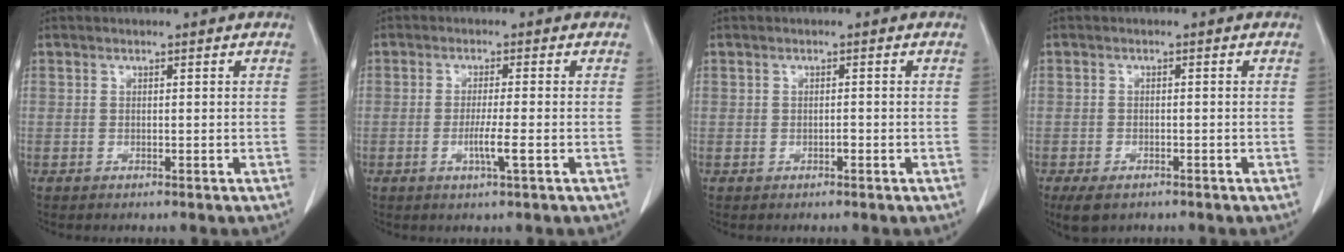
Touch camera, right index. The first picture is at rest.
{"total": 3.4, "force": [-1.0, -0.4, 3.3], "torque": [-0.059, -0.004, -0.018]}
{"total": 0.5, "force": [-0.2, 0.3, 0.4], "torque": [-0.003, 0.004, -0.002]}
{"total": 3.9, "force": [-2.8, 1.9, 2.0], "torque": [-0.034, -0.007, -0.039]}